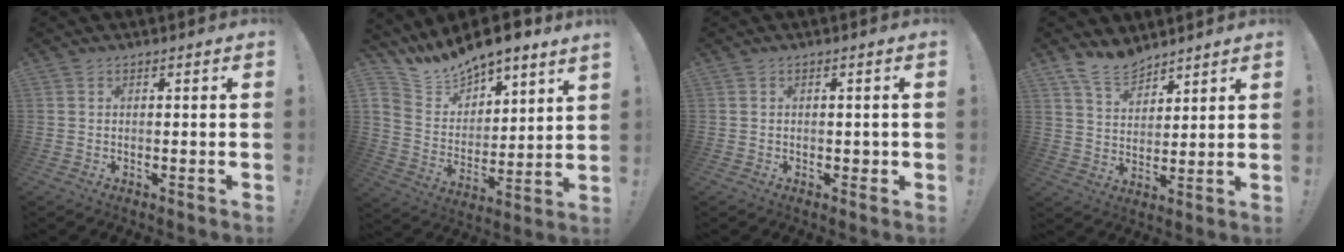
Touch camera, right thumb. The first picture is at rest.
{"total": 10.8, "force": [10.6, 1.8, 0.8], "torque": [-0.054, -0.101, 0.193]}
{"total": 1.6, "force": [-0.3, 1.4, 0.8], "torque": [-0.011, 0.006, -0.007]}
{"total": 9.5, "force": [8.2, 4.0, 2.7], "torque": [-0.054, -0.055, 0.159]}